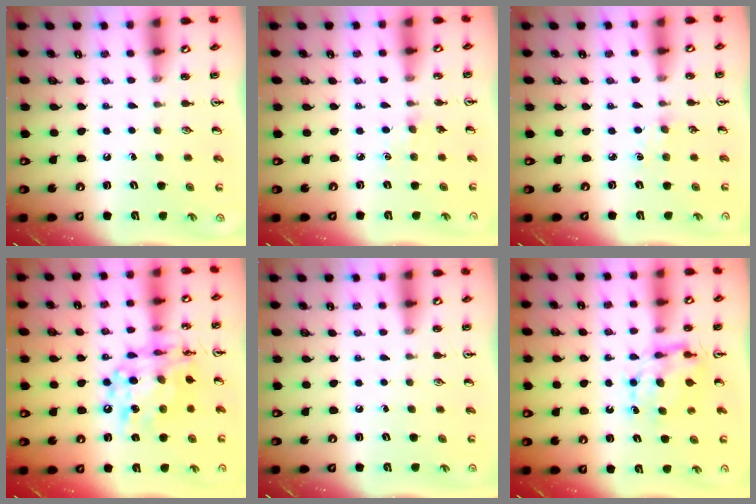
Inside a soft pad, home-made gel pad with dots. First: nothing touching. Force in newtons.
{"total": 2.2, "press": 2.2, "slide": 0.4}
{"total": 2.8, "press": 2.8, "slide": 0.4}
{"total": 15.3, "press": 15.2, "slide": 1.5}
{"total": 0.0}
{"total": 7.2, "press": 7.2, "slide": 0.1}